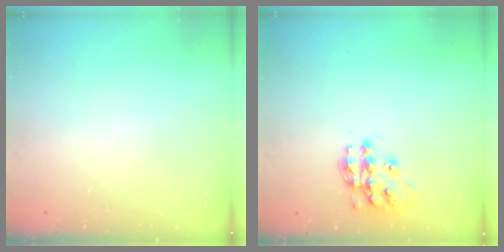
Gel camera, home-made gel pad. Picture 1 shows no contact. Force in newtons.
{"total": 13.8, "press": 13.8, "slide": 0.8}